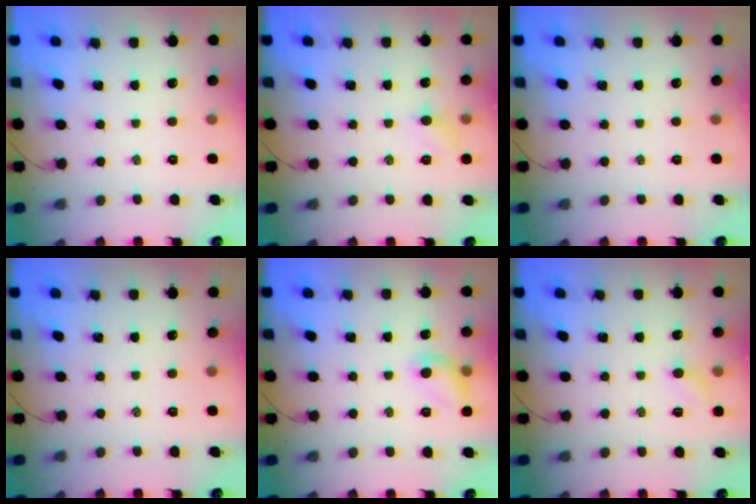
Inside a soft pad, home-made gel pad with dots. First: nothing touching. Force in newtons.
{"total": 5.2, "press": 5.0, "slide": 1.1}
{"total": 0.0}
{"total": 0.0}
{"total": 7.7, "press": 7.6, "slide": 0.4}
{"total": 5.9, "press": 5.6, "slide": 2.0}